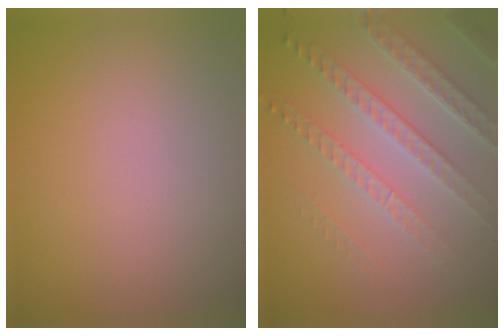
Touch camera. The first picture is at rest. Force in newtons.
{"total": 4.7, "press": 4.0, "slide": 2.5}